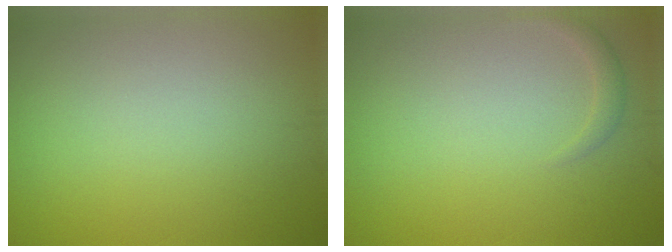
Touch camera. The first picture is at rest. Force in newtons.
{"total": 1.1, "press": 1.1, "slide": 0.0}